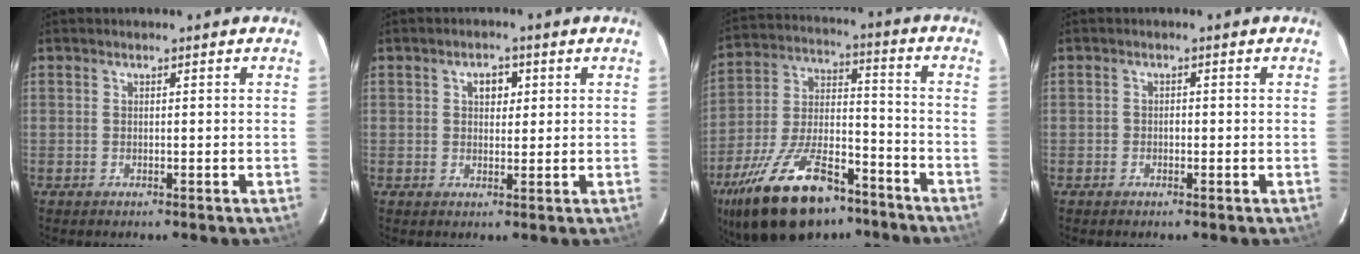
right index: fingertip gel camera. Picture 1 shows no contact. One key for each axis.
{"total": 3.9, "fx": 1.2, "fy": 3.1, "fz": 2.0, "tx": -0.023, "ty": 0.013, "tz": 0.020}
{"total": 23.5, "fx": -15.5, "fy": 10.3, "fz": 14.3, "tx": -0.281, "ty": -0.008, "tz": -0.254}
{"total": 1.0, "fx": -0.4, "fy": 0.8, "fz": 0.3, "tx": -0.004, "ty": 0.003, "tz": -0.007}